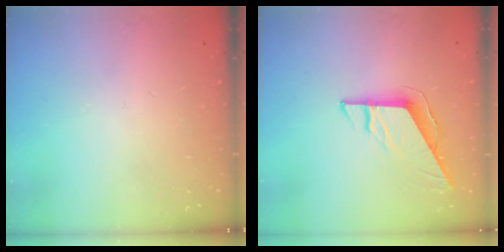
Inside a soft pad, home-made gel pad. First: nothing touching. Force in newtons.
{"total": 9.0, "press": 9.0, "slide": 0.4}